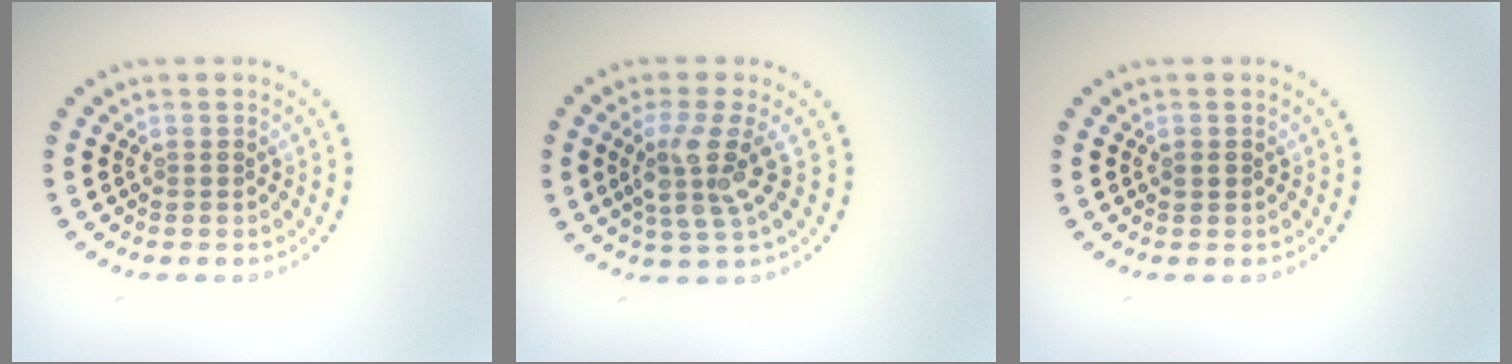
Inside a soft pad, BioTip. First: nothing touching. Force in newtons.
{"total": 3.7, "press": 2.9, "slide": 2.3}
{"total": 0.8, "press": 0.7, "slide": 0.1}